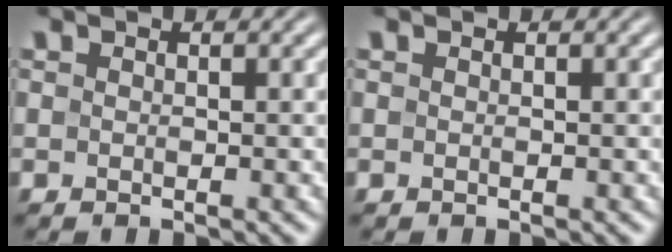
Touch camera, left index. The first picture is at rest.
{"total": 0.0}